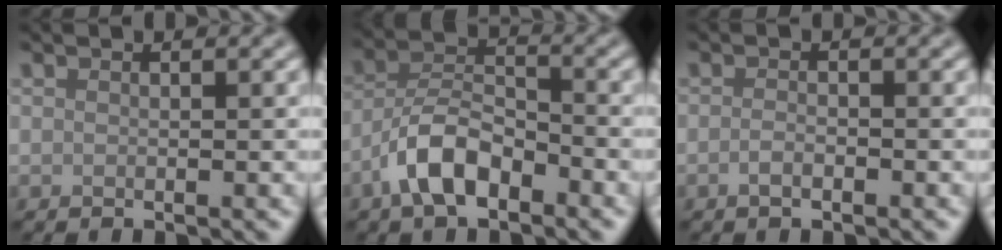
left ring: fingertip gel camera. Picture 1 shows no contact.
{"total": 5.2, "force": [-3.2, 2.4, 3.4], "torque": [-0.059, 0.012, -0.068]}
{"total": 1.0, "force": [-0.6, 0.3, 0.8], "torque": [-0.017, 0.001, -0.012]}